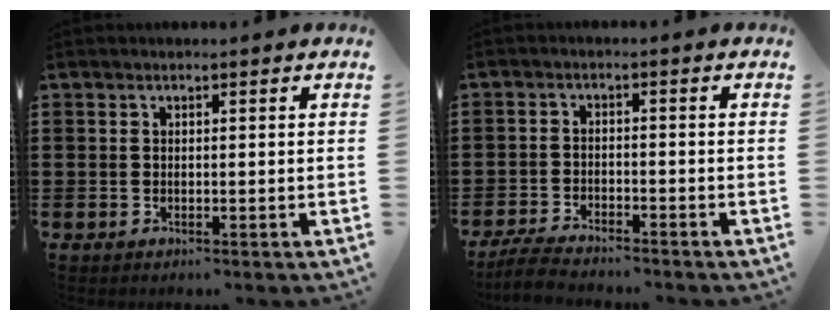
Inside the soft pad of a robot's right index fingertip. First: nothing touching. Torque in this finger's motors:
{"motor_torque": [-0.28, 0.27, 0.02, 0.00]}